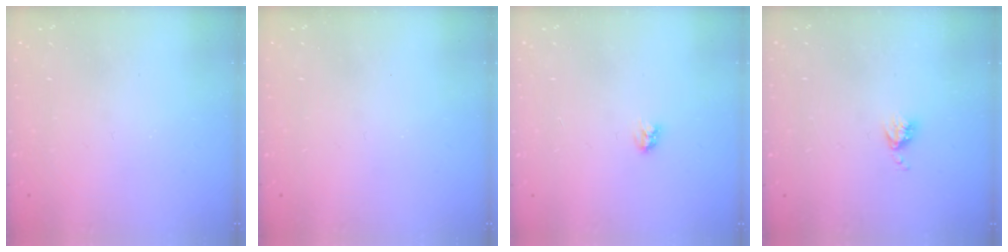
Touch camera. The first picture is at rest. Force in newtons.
{"total": 0.0}
{"total": 3.0, "press": 3.0, "slide": 0.3}
{"total": 3.9, "press": 3.8, "slide": 0.6}